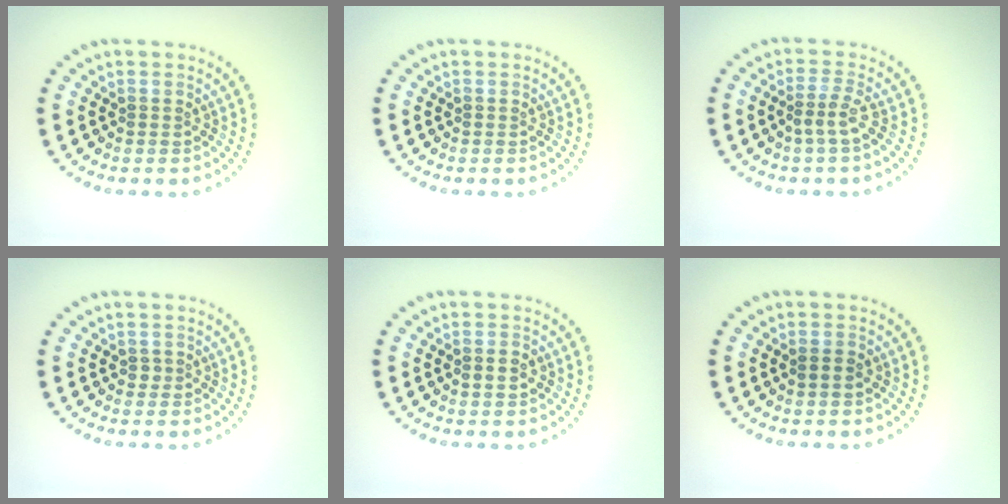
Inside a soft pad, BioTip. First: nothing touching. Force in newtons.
{"total": 0.0}
{"total": 1.8, "press": 1.1, "slide": 1.4}
{"total": 0.7, "press": 0.4, "slide": 0.5}
{"total": 0.8, "press": 0.8, "slide": 0.2}
{"total": 1.1, "press": 1.1, "slide": 0.2}